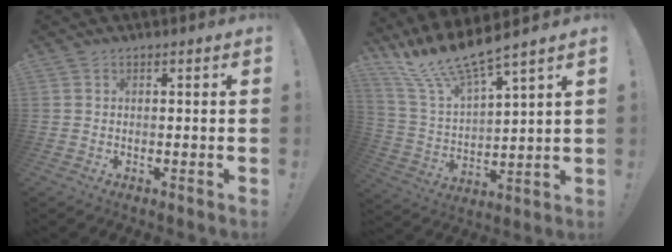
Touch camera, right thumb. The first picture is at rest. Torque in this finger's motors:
{"motor_torque": [-0.01, 0.02, 0.28, 0.25, 0.22]}